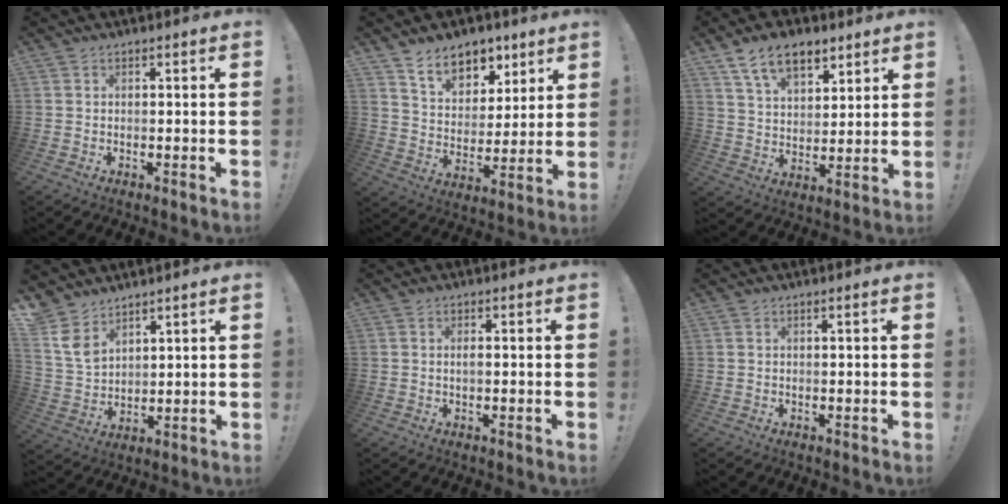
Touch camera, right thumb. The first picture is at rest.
{"total": 12.0, "force": [8.6, 7.1, 4.1], "torque": [-0.061, -0.059, 0.163]}
{"total": 11.9, "force": [7.6, 6.6, 6.3], "torque": [-0.105, -0.031, 0.144]}
{"total": 8.2, "force": [5.8, 5.0, 2.9], "torque": [-0.061, -0.031, 0.121]}
{"total": 0.8, "force": [-0.2, 0.1, 0.8], "torque": [-0.010, -0.001, -0.005]}
{"total": 0.6, "force": [0.2, -0.2, 0.5], "torque": [-0.002, -0.005, 0.002]}